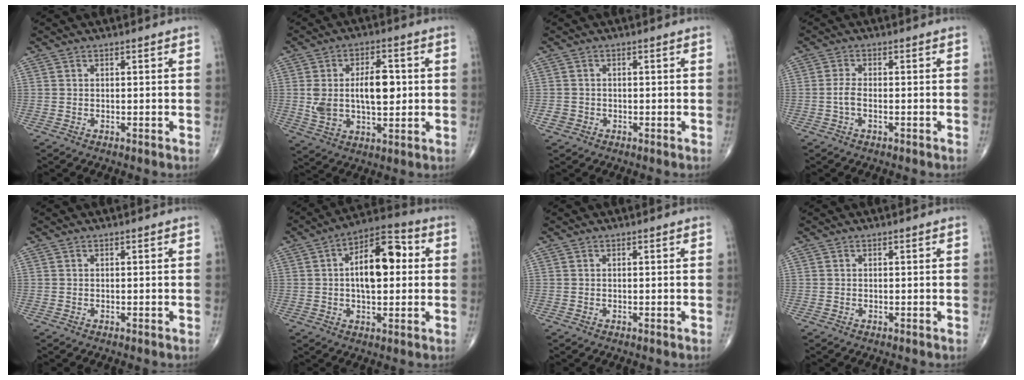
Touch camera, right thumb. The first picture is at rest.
{"total": 12.2, "force": [1.0, 6.5, 10.3], "torque": [-0.170, 0.009, 0.025]}
{"total": 1.6, "force": [-0.7, 1.4, 0.3], "torque": [-0.001, 0.006, -0.014]}
{"total": 2.2, "force": [-0.6, 0.9, 1.9], "torque": [-0.044, 0.005, -0.015]}
{"total": 0.0}
{"total": 13.3, "force": [1.7, 6.6, 11.4], "torque": [-0.161, 0.022, 0.018]}
{"total": 0.0}
{"total": 0.0}